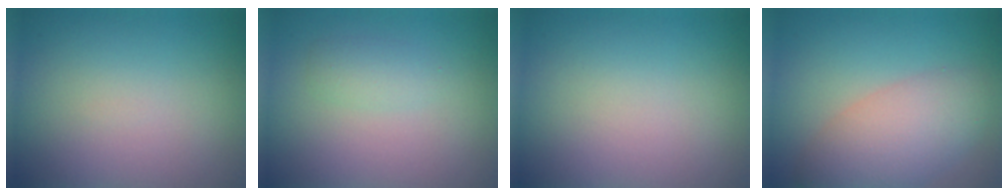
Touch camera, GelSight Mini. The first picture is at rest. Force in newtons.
{"total": 1.5, "press": 1.4, "slide": 0.1}
{"total": 0.0}
{"total": 5.9, "press": 5.9, "slide": 0.2}